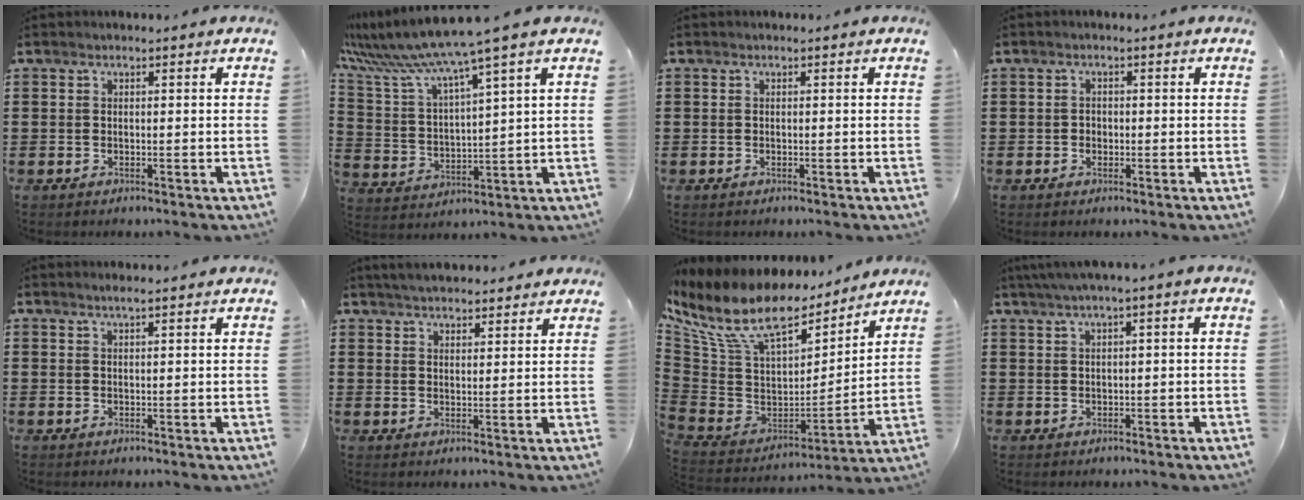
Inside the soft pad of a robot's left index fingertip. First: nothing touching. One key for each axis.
{"total": 8.3, "fx": 6.9, "fy": -0.6, "fz": 4.6, "tx": -0.120, "ty": -0.048, "tz": 0.109}
{"total": 0.0}
{"total": 1.0, "fx": -0.3, "fy": 0.9, "fz": 0.4, "tx": -0.010, "ty": 0.003, "tz": -0.007}
{"total": 1.4, "fx": 1.2, "fy": -0.1, "fz": 0.8, "tx": -0.015, "ty": -0.001, "tz": 0.022}
{"total": 3.4, "fx": 3.4, "fy": 0.2, "fz": 0.5, "tx": -0.018, "ty": -0.003, "tz": 0.064}
{"total": 13.7, "fx": 9.5, "fy": 5.3, "fz": 8.4, "tx": -0.207, "ty": -0.063, "tz": 0.163}
{"total": 1.9, "fx": 0.1, "fy": -0.1, "fz": 1.9, "tx": -0.031, "ty": -0.003, "tz": 0.002}